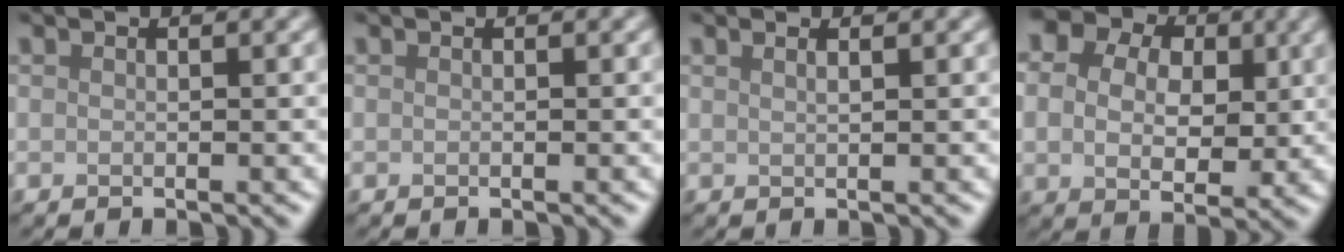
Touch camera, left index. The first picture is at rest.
{"total": 0.0}
{"total": 1.2, "force": [0.8, 0.4, 0.8], "torque": [-0.004, -0.002, 0.005]}
{"total": 13.9, "force": [4.9, 10.7, 7.3], "torque": [-0.132, 0.030, 0.078]}